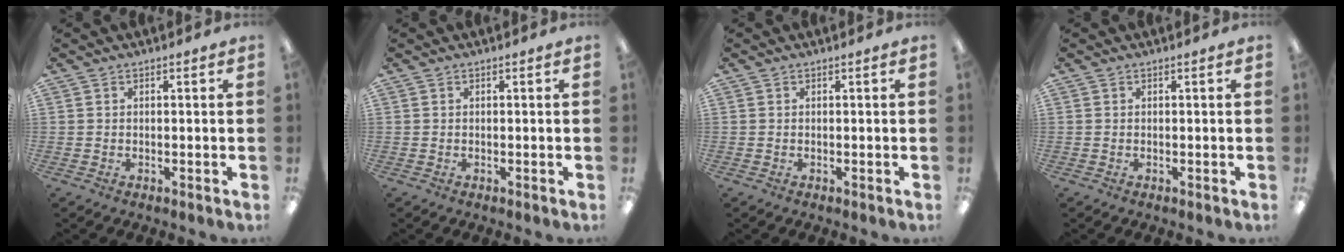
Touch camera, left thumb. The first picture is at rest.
{"total": 0.0}
{"total": 0.0}
{"total": 0.0}